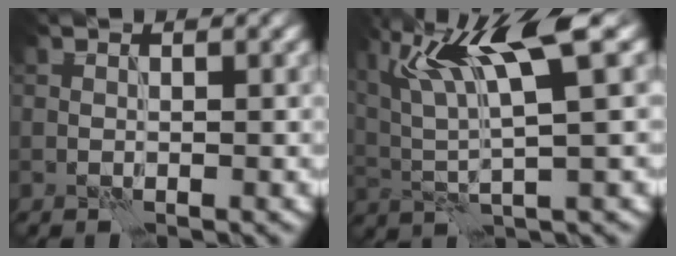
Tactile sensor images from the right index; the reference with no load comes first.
{"total": 8.8, "force": [3.7, 1.7, 7.9], "torque": [-0.150, 0.011, 0.071]}